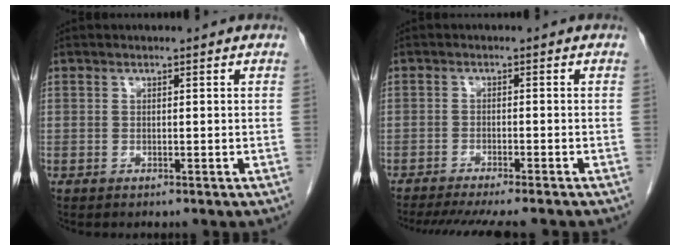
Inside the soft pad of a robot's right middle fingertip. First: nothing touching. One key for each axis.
{"total": 12.3, "fx": -10.7, "fy": 1.1, "fz": 5.9, "tx": -0.078, "ty": -0.020, "tz": -0.148}